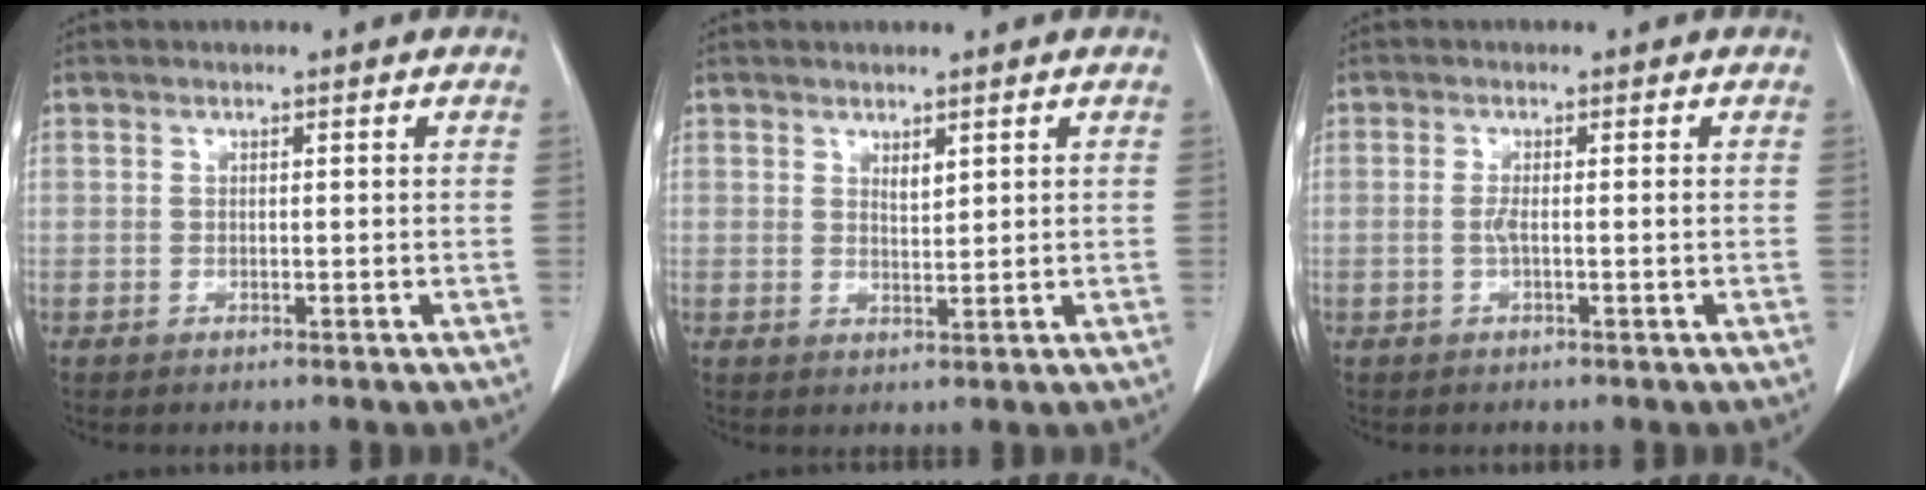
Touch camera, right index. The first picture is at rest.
{"total": 1.6, "force": [1.1, 0.5, 1.1], "torque": [-0.022, -0.005, 0.024]}
{"total": 1.2, "force": [-0.1, 0.0, 1.2], "torque": [-0.023, 0.001, -0.001]}